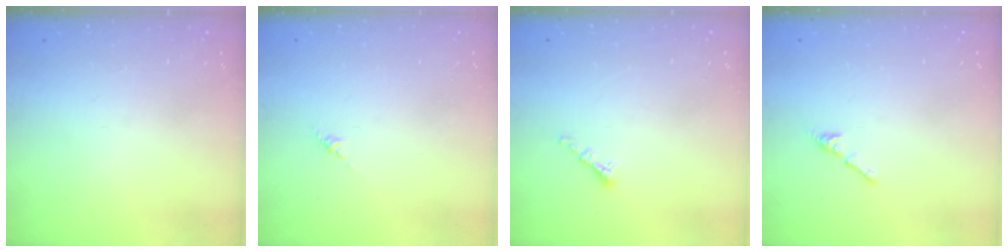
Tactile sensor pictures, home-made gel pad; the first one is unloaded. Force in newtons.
{"total": 0.6, "press": 0.4, "slide": 0.4}
{"total": 1.4, "press": 1.3, "slide": 0.5}
{"total": 2.7, "press": 2.6, "slide": 0.8}